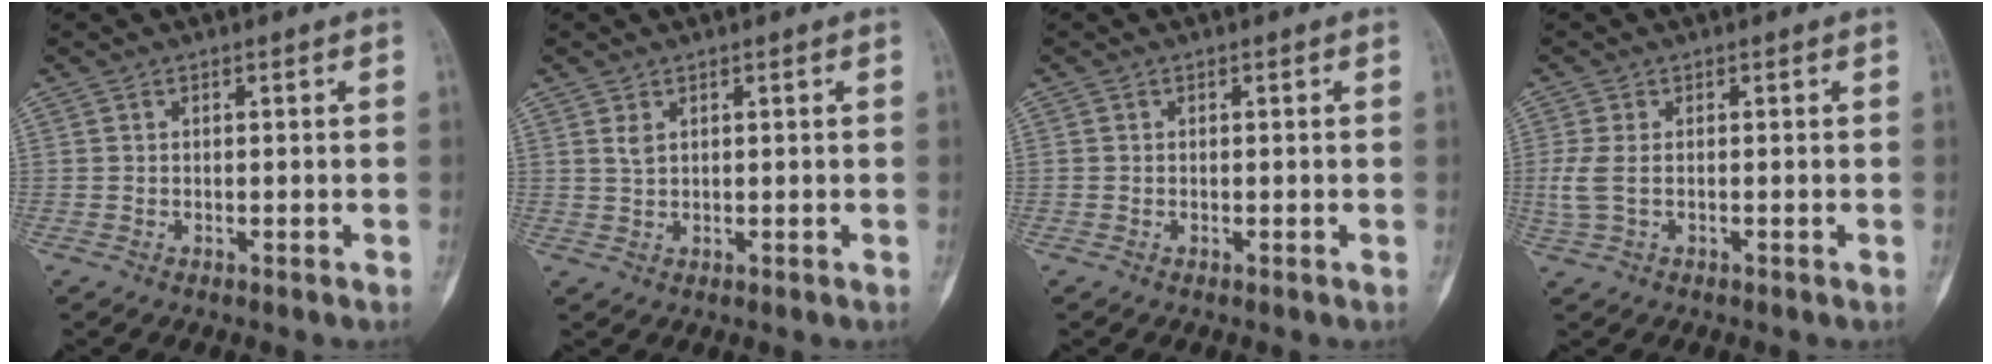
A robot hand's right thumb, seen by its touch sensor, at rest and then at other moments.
{"total": 1.4, "force": [0.7, 0.8, 0.9], "torque": [-0.012, -0.001, 0.017]}
{"total": 0.0}
{"total": 3.3, "force": [-0.2, 1.5, 2.9], "torque": [-0.093, -0.002, -0.002]}